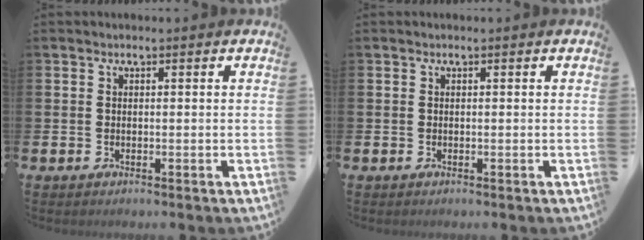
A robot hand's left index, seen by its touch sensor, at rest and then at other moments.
{"total": 0.0}